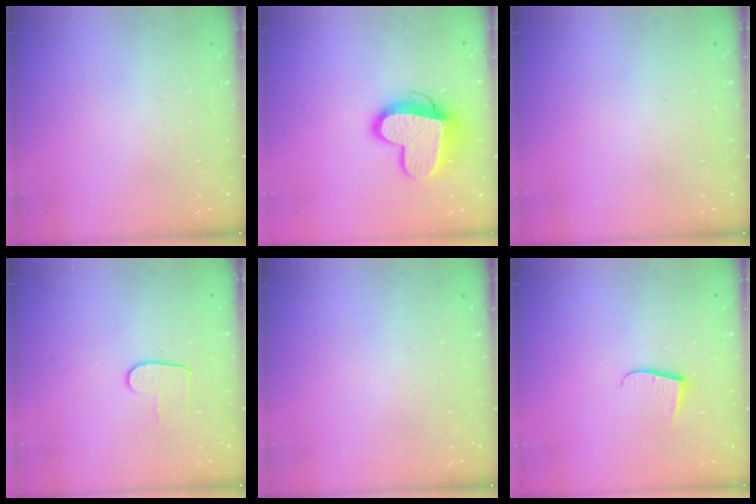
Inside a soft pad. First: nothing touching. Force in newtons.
{"total": 13.5, "press": 13.5, "slide": 1.1}
{"total": 0.0}
{"total": 6.3, "press": 6.3, "slide": 0.4}
{"total": 0.0}
{"total": 6.2, "press": 6.2, "slide": 0.5}